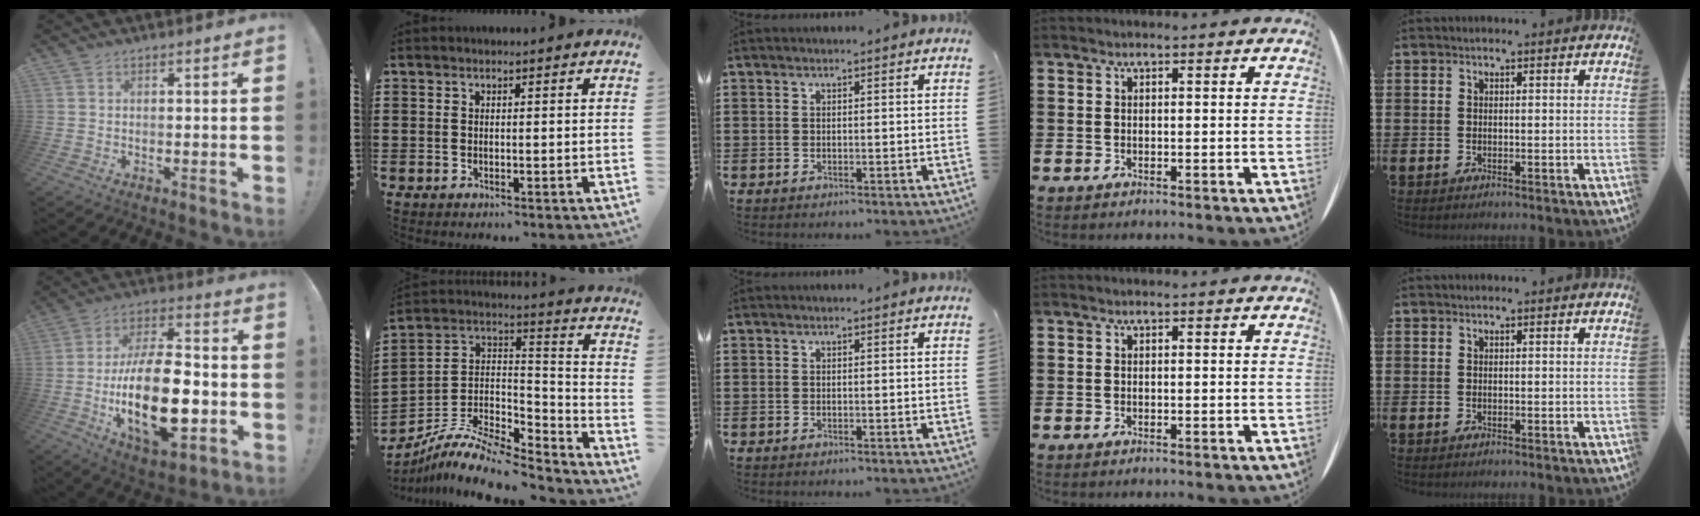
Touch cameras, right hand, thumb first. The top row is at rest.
{"thumb": {"total": 25.2, "force": [-5.7, 12.2, 21.3], "torque": [-0.394, 0.020, -0.086]}, "index": {"total": 10.6, "force": [-8.7, 3.2, 5.1], "torque": [-0.100, 0.018, -0.171]}}